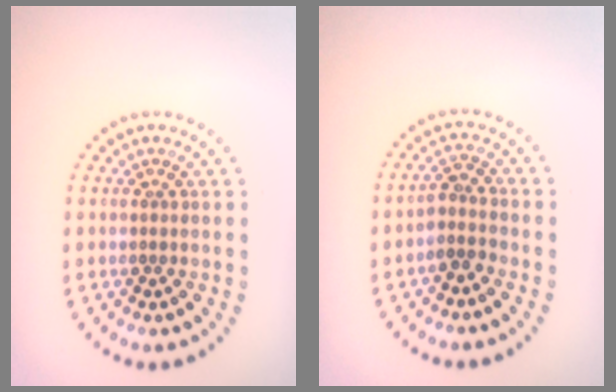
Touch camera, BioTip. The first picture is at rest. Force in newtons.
{"total": 1.9, "press": 1.6, "slide": 1.1}